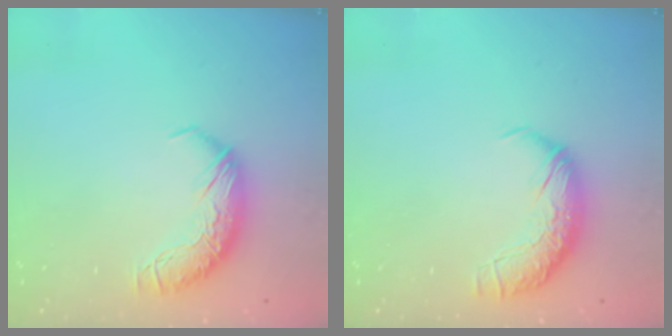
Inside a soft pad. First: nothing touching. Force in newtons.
{"total": 2.5, "press": 1.2, "slide": 2.2}